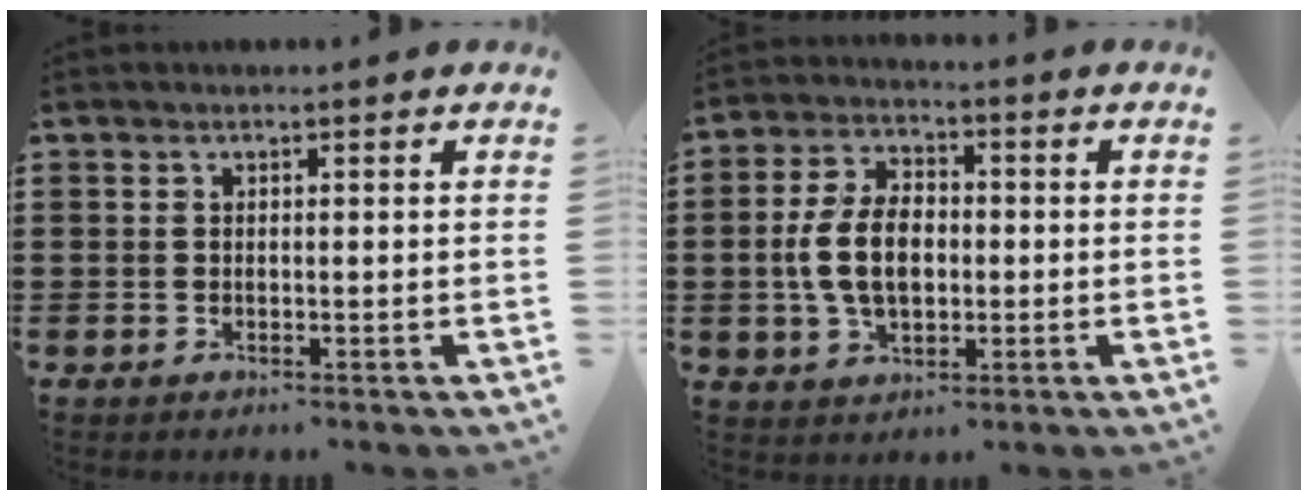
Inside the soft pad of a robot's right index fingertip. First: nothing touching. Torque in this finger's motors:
{"motor_torque": [2.14, 0.00, 0.64, 0.21]}